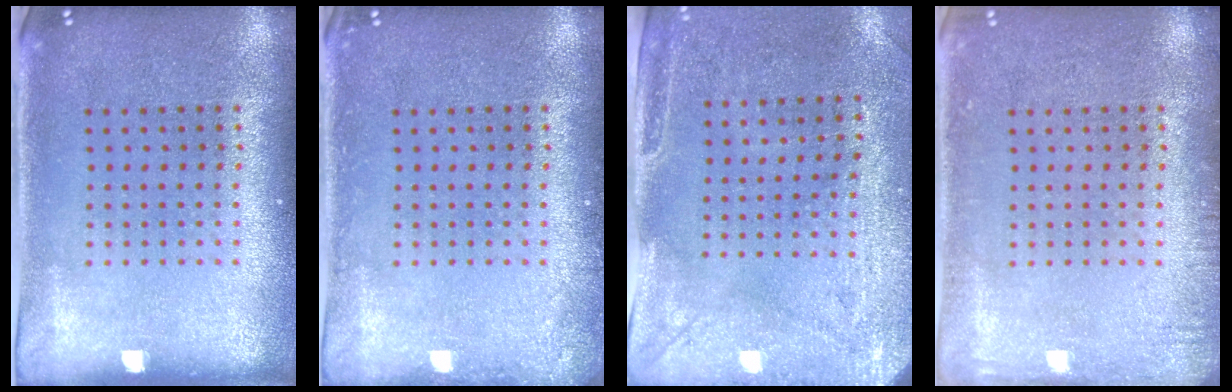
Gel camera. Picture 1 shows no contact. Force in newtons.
{"total": 1.1, "press": 1.1, "slide": 0.1}
{"total": 3.0, "press": 2.4, "slide": 1.8}
{"total": 1.5, "press": 1.4, "slide": 0.2}